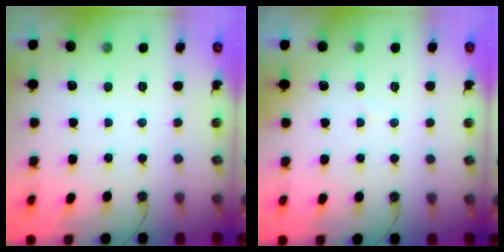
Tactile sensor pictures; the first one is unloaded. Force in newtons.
{"total": 3.8, "press": 3.8, "slide": 0.4}